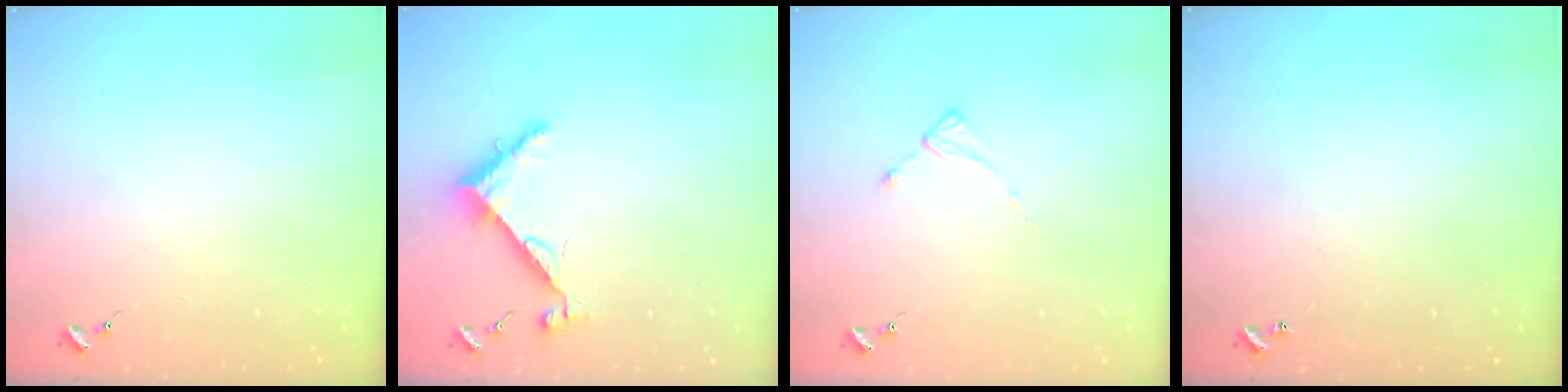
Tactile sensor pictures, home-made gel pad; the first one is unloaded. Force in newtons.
{"total": 6.9, "press": 6.9, "slide": 0.6}
{"total": 1.9, "press": 1.8, "slide": 0.3}
{"total": 0.9, "press": 0.9, "slide": 0.2}